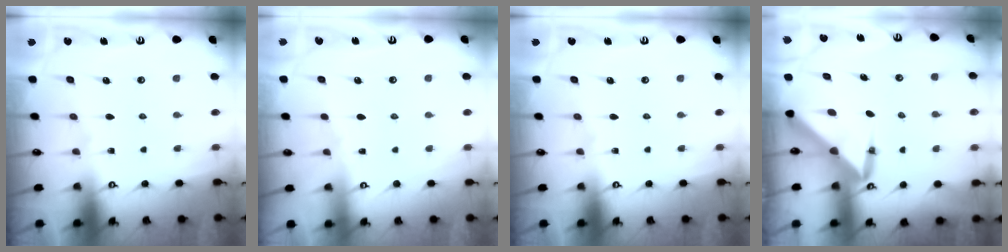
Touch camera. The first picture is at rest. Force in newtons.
{"total": 0.8, "press": 0.7, "slide": 0.3}
{"total": 0.0}
{"total": 3.9, "press": 3.9, "slide": 0.3}